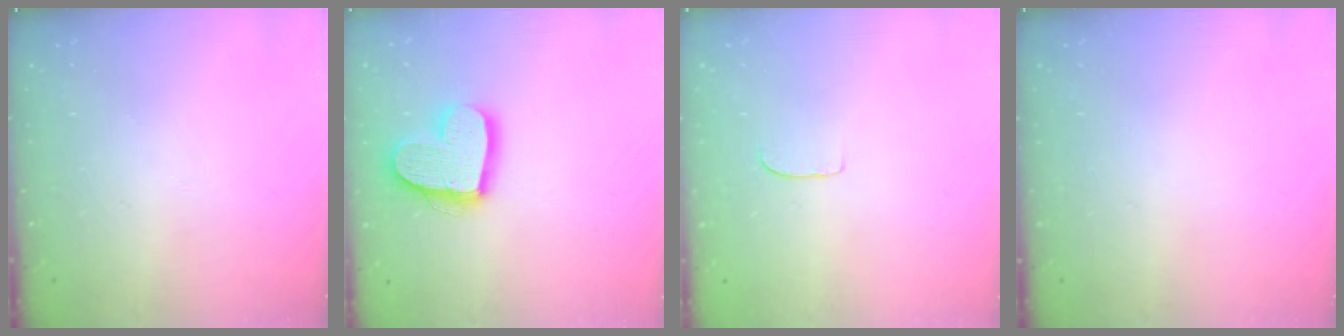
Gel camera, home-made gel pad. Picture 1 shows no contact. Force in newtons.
{"total": 16.5, "press": 16.5, "slide": 1.6}
{"total": 4.9, "press": 4.9, "slide": 0.5}
{"total": 0.0}